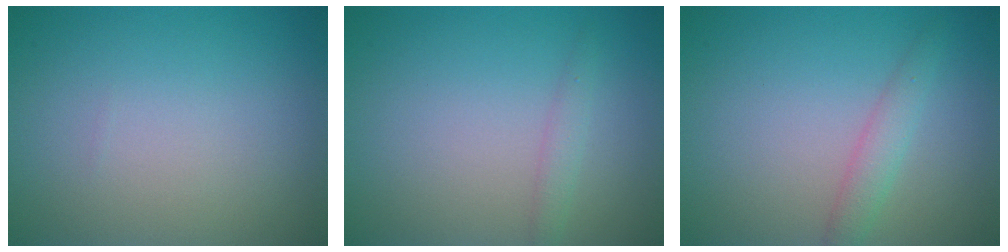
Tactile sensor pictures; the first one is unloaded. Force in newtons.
{"total": 1.2, "press": 1.2, "slide": 0.0}
{"total": 1.9, "press": 1.9, "slide": 0.0}